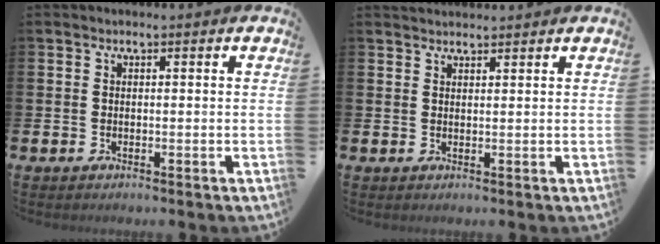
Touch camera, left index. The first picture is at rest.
{"total": 1.7, "force": [1.7, 0.4, 0.0], "torque": [0.005, -0.005, 0.029]}